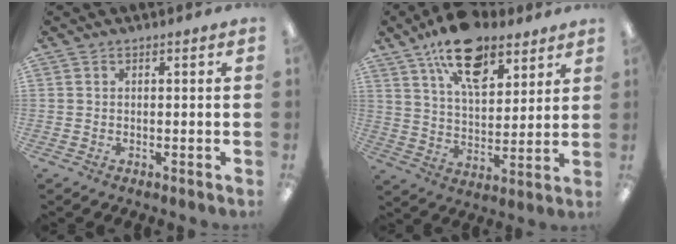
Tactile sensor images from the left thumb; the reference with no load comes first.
{"total": 16.9, "force": [11.1, 8.4, 9.5], "torque": [-0.157, -0.049, 0.198]}